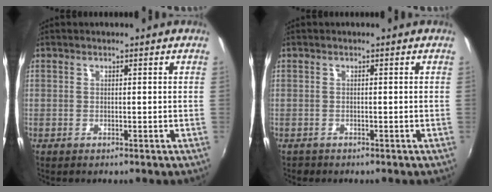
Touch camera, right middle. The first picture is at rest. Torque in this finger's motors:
{"motor_torque": [-0.08, 0.07, -0.04, 0.00]}